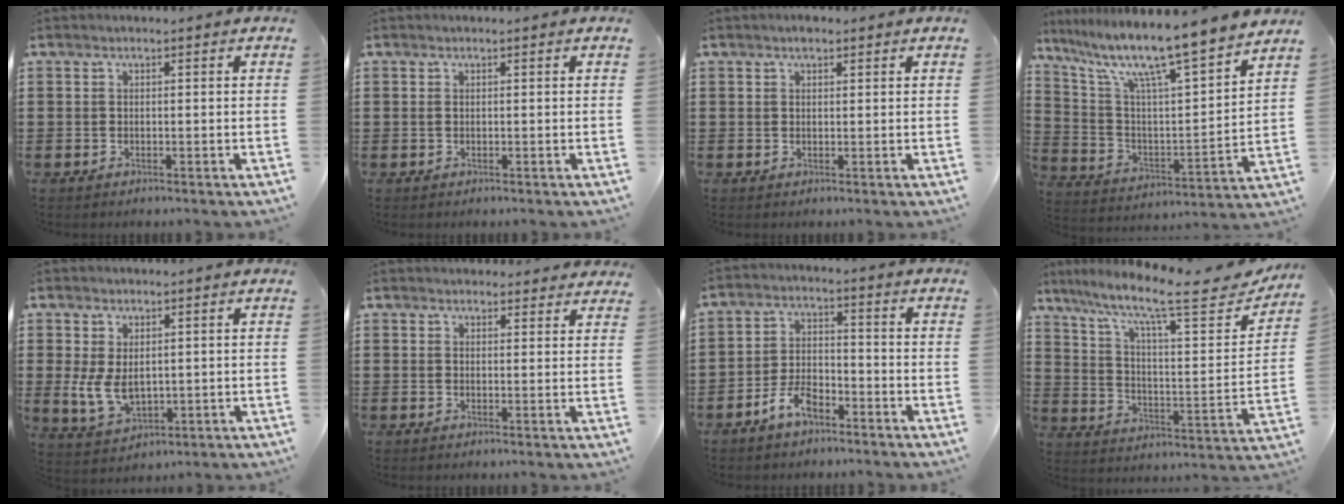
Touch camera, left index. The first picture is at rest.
{"total": 0.0}
{"total": 1.3, "force": [1.0, 0.5, 0.6], "torque": [-0.006, 0.000, 0.017]}
{"total": 11.3, "force": [9.4, 0.2, 6.1], "torque": [-0.148, -0.072, 0.151]}
{"total": 5.6, "force": [0.5, 3.7, 4.2], "torque": [-0.097, -0.004, 0.006]}
{"total": 2.3, "force": [2.2, 0.5, 0.0], "torque": [0.002, -0.006, 0.042]}
{"total": 5.4, "force": [-3.8, 2.3, 3.0], "torque": [-0.070, 0.008, -0.078]}
{"total": 11.8, "force": [9.1, 1.7, 7.3], "torque": [-0.143, -0.062, 0.140]}